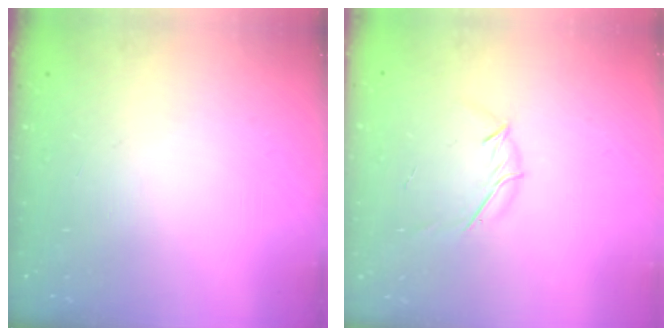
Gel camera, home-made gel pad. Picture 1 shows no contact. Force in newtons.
{"total": 4.3, "press": 4.2, "slide": 1.1}